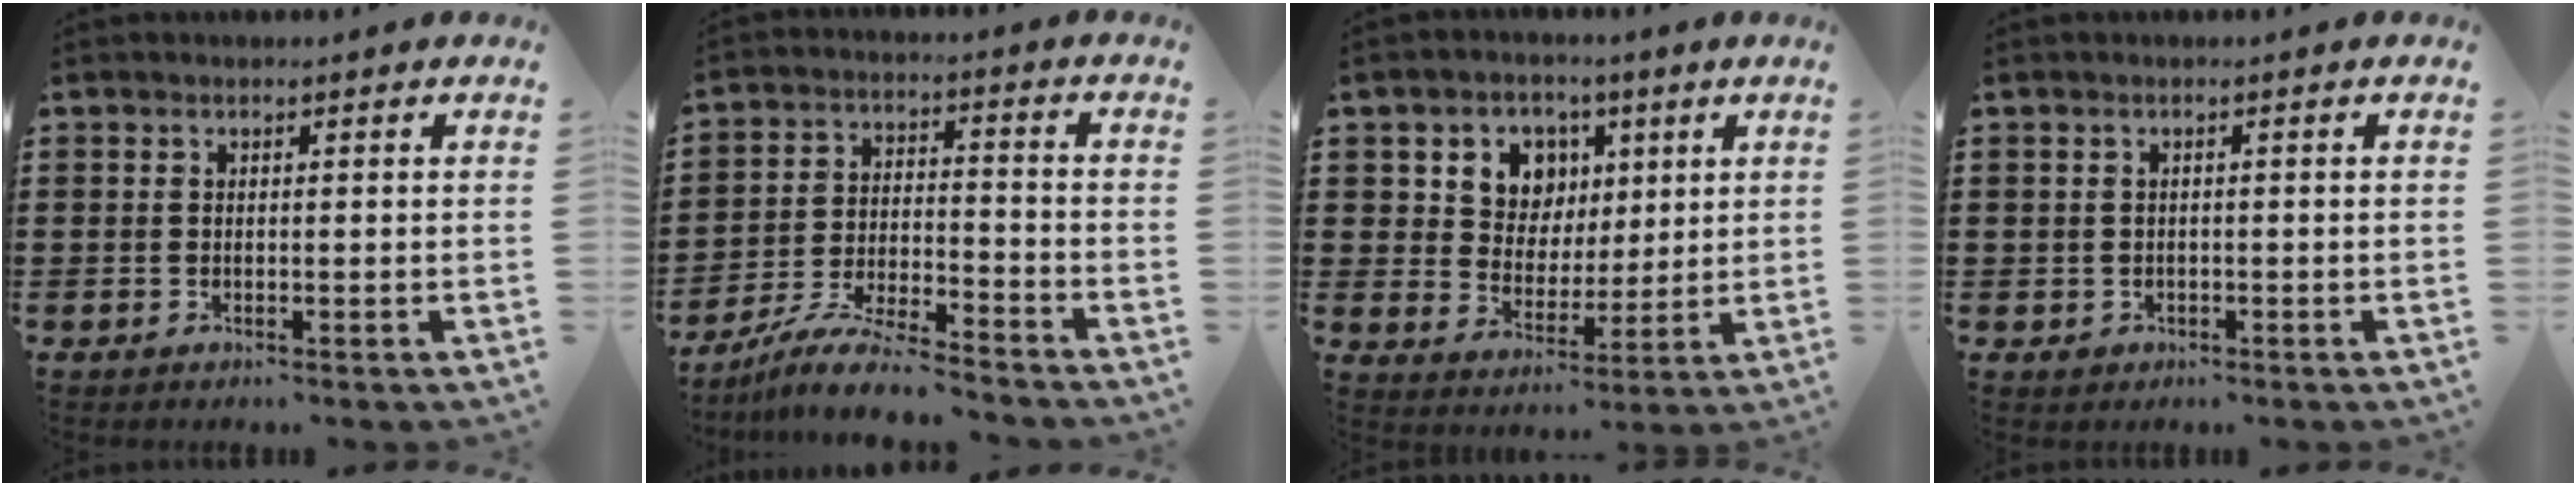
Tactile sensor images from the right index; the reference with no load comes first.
{"total": 8.1, "force": [-7.7, 0.2, 2.7], "torque": [-0.061, 0.004, -0.151]}
{"total": 7.1, "force": [3.0, 6.1, 1.8], "torque": [-0.056, 0.004, 0.051]}
{"total": 0.8, "force": [-0.3, 0.7, 0.2], "torque": [-0.007, 0.003, -0.007]}